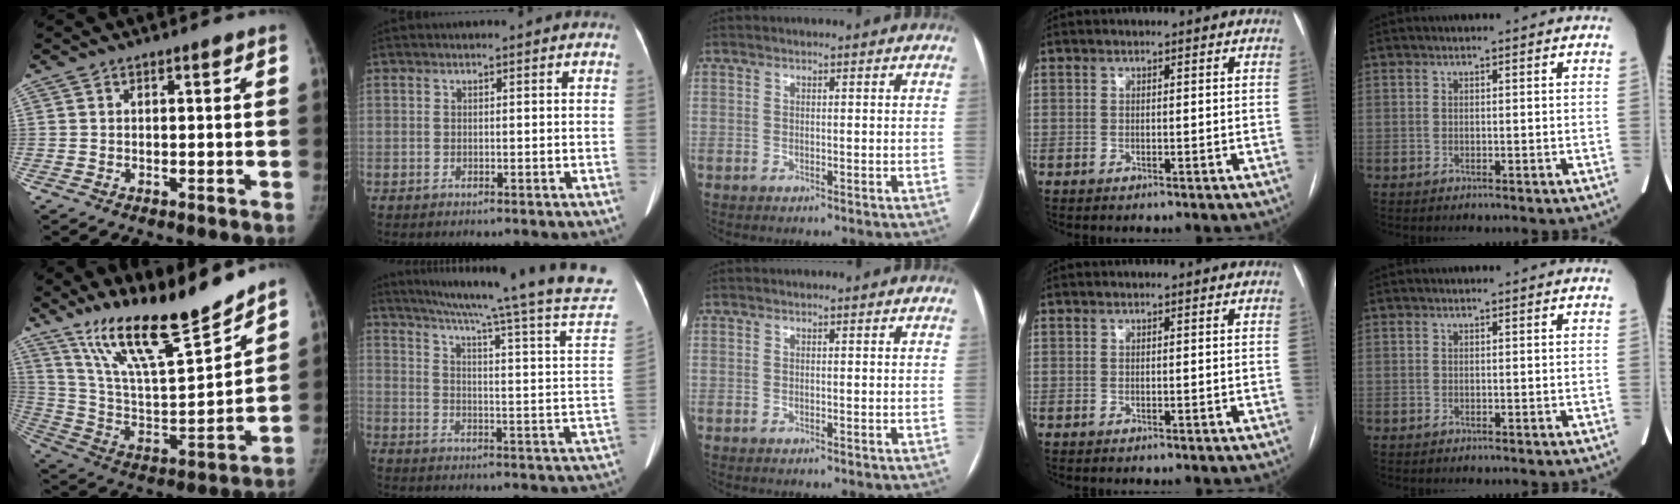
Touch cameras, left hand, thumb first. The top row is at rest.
{"thumb": {"total": 20.7, "force": [16.8, 3.1, 11.7], "torque": [-0.168, -0.094, 0.301]}, "index": {"total": 28.0, "force": [24.4, -2.2, 13.6], "torque": [-0.213, -0.085, 0.308]}}